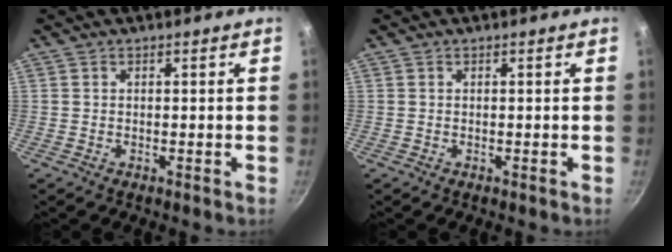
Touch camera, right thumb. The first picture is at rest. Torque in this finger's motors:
{"motor_torque": [0.00, 0.00, 0.00, 0.00, 0.00]}